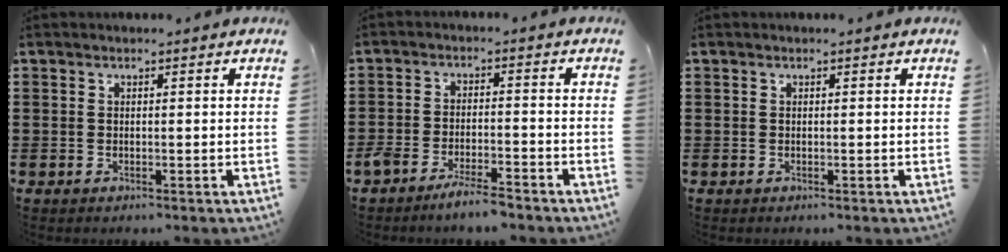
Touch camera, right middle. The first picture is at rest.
{"total": 4.3, "force": [-3.8, 0.4, 1.8], "torque": [-0.045, -0.003, -0.076]}
{"total": 0.0}